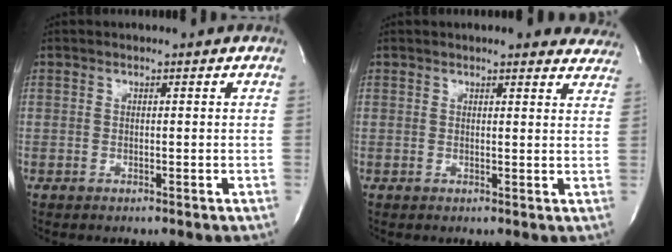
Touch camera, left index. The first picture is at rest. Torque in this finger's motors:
{"motor_torque": [-0.17, -0.53, 0.19, 0.02]}